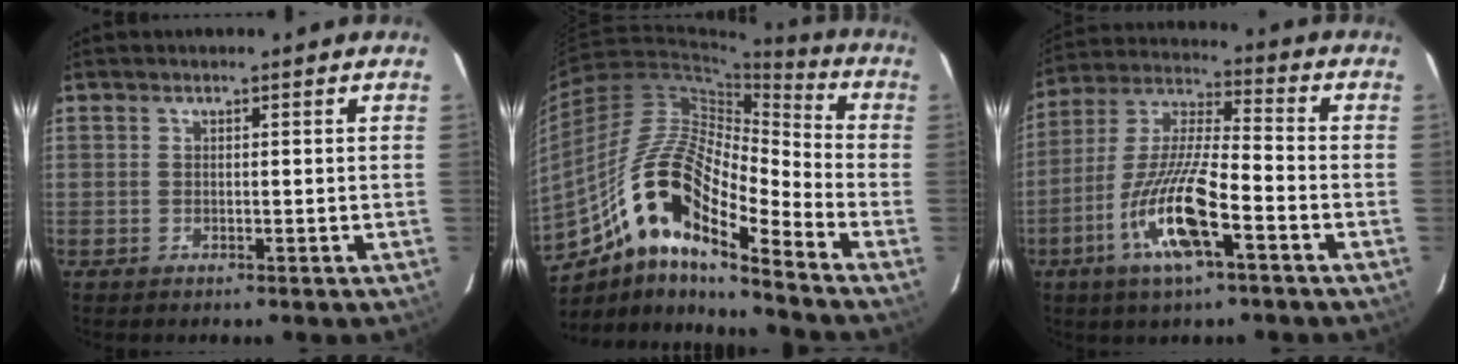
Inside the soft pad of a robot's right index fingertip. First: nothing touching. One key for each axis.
{"total": 16.5, "fx": -9.2, "fy": 3.8, "fz": 13.1, "tx": -0.252, "ty": 0.032, "tz": -0.156}
{"total": 14.2, "fx": -6.0, "fy": 2.2, "fz": 12.7, "tx": -0.261, "ty": -0.007, "tz": -0.112}